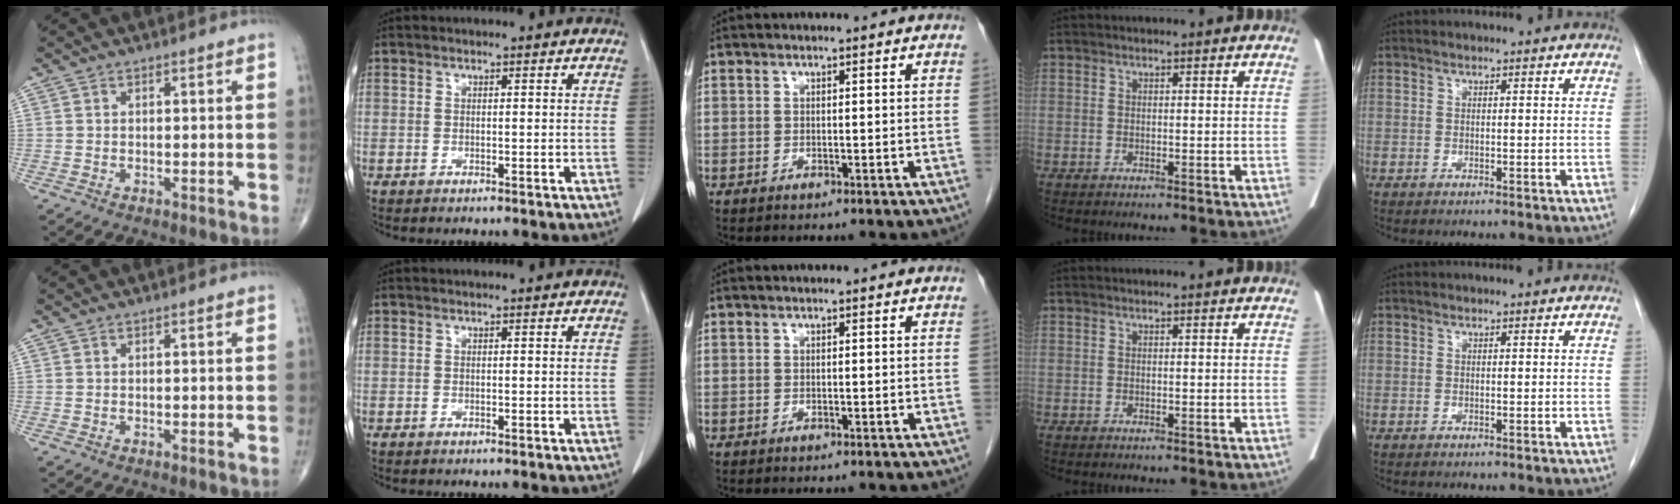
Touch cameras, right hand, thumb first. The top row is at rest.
{}